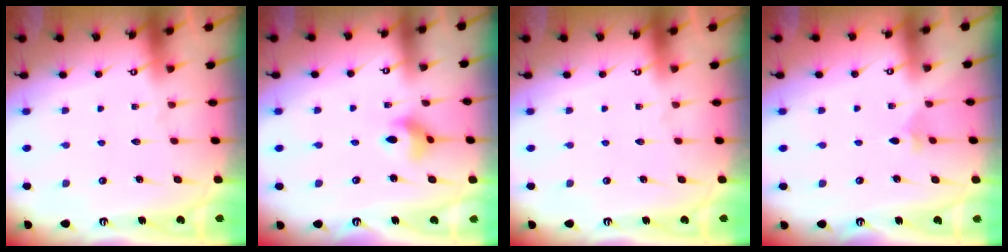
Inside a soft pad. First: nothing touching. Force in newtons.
{"total": 4.5, "press": 4.5, "slide": 0.5}
{"total": 0.0}
{"total": 1.7, "press": 1.6, "slide": 0.5}